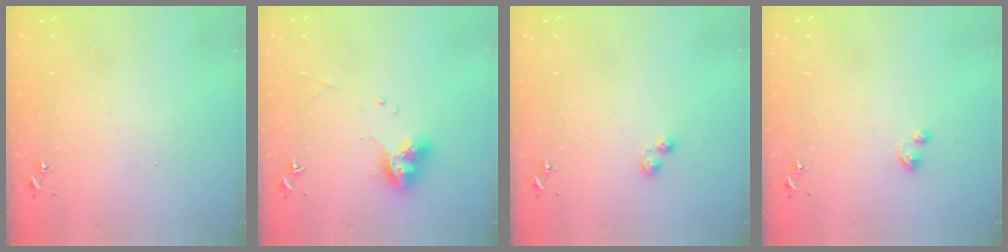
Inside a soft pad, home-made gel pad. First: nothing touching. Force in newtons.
{"total": 11.3, "press": 11.2, "slide": 1.3}
{"total": 4.8, "press": 4.8, "slide": 0.5}
{"total": 3.2, "press": 3.2, "slide": 0.4}